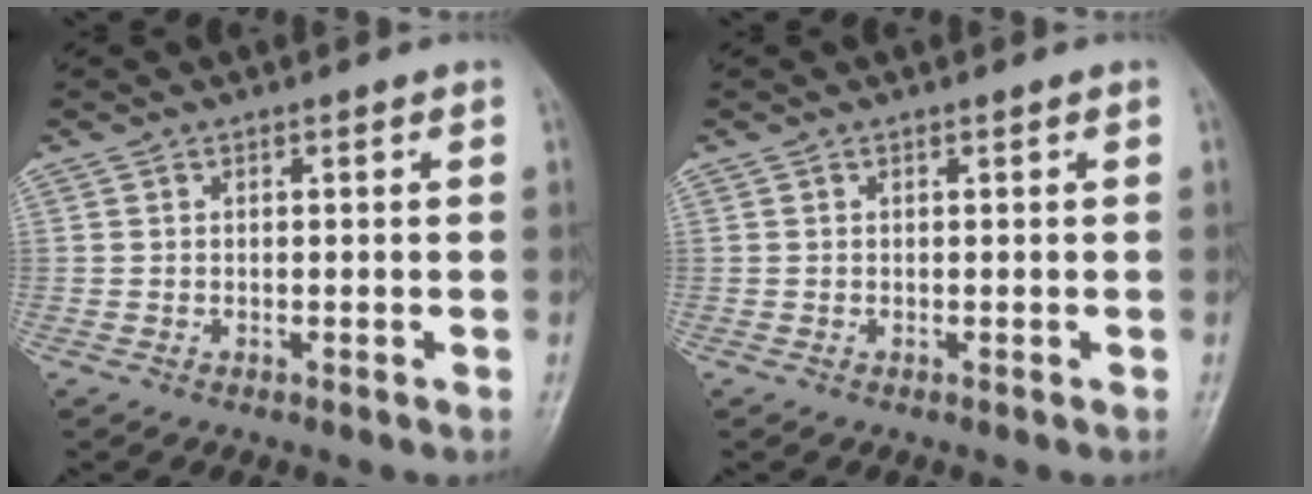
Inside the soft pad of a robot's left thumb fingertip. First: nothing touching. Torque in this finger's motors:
{"motor_torque": [0.00, 0.00, -0.01, 0.00, 0.00]}